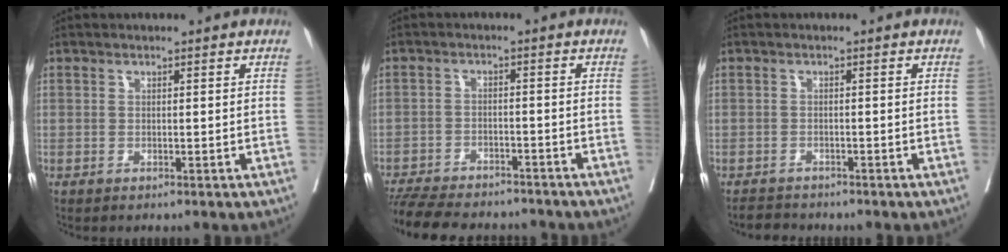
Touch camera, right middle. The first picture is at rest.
{"total": 13.6, "force": [-12.2, 3.8, 4.8], "torque": [-0.097, -0.004, -0.175]}
{"total": 2.5, "force": [-2.4, 0.8, -0.2], "torque": [0.000, -0.007, -0.043]}